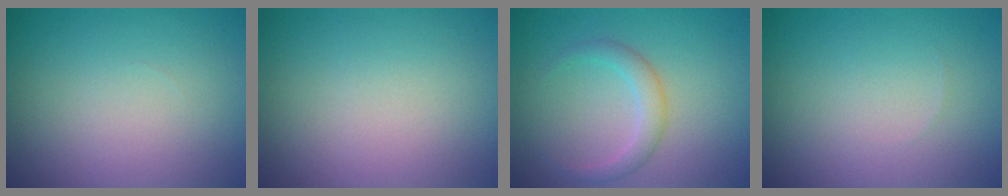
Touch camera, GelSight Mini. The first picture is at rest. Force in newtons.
{"total": 0.0}
{"total": 2.0, "press": 2.0, "slide": 0.1}
{"total": 0.0}